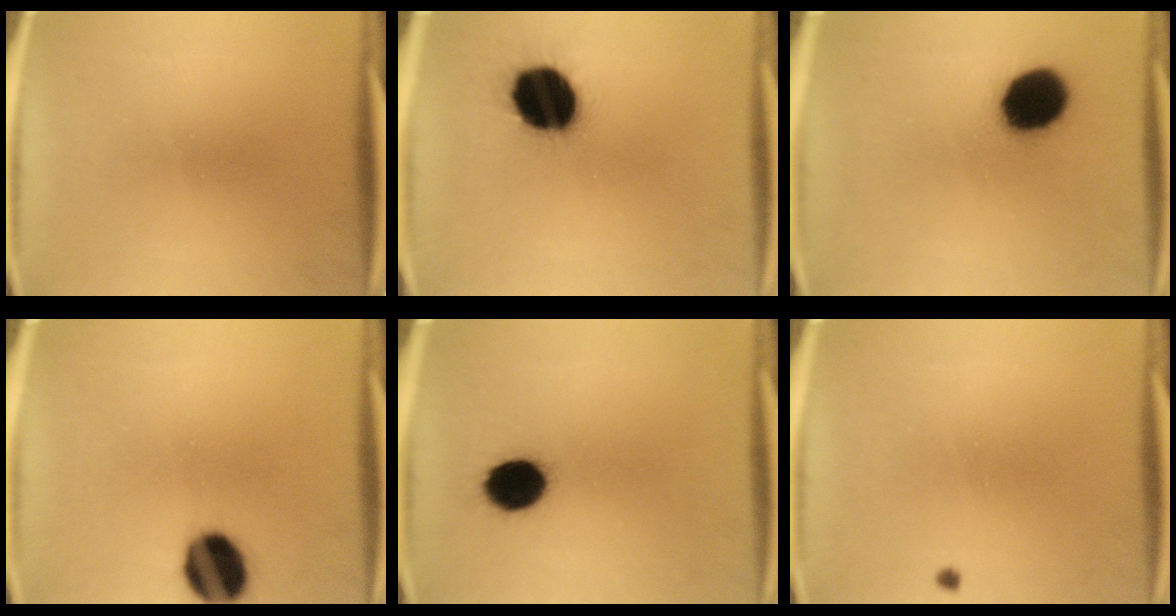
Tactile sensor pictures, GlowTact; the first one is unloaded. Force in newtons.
{"total": 18.5}
{"total": 14.8}
{"total": 12.7}
{"total": 9.9}
{"total": 0.5}